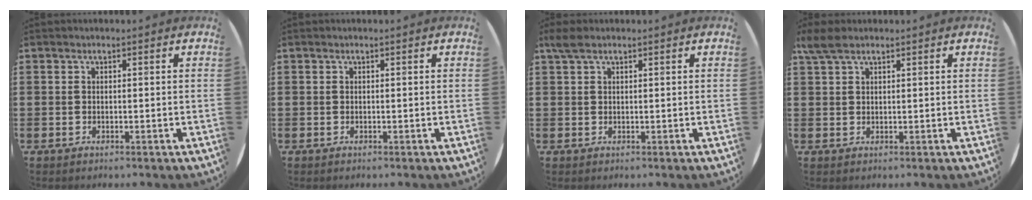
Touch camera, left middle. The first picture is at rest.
{"total": 0.0}
{"total": 1.6, "force": [1.2, 0.5, 0.9], "torque": [-0.019, 0.005, 0.022]}
{"total": 2.8, "force": [2.1, 1.0, 1.5], "torque": [-0.034, 0.006, 0.039]}